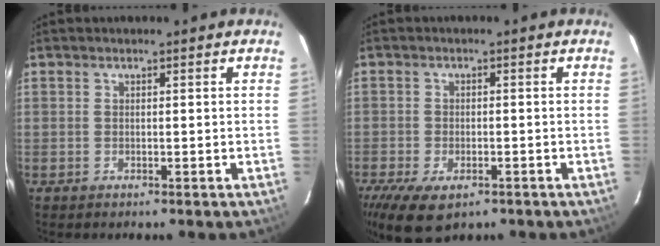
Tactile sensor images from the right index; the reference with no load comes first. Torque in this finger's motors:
{"motor_torque": [1.18, -0.96, 0.31, 0.05]}